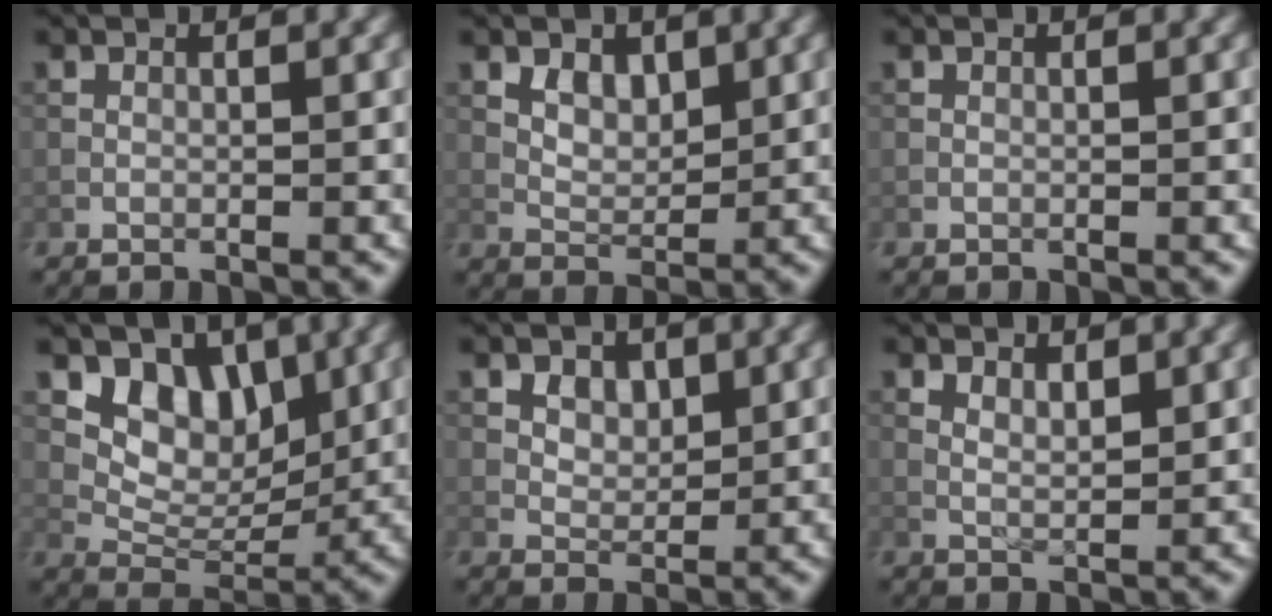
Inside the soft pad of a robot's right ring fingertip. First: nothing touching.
{"total": 2.3, "force": [0.9, 1.7, 1.3], "torque": [-0.025, -0.009, 0.024]}
{"total": 0.0}
{"total": 6.1, "force": [2.4, 4.3, 3.5], "torque": [-0.055, -0.015, 0.044]}
{"total": 2.4, "force": [1.0, 1.9, 1.1], "torque": [-0.023, -0.016, 0.035]}
{"total": 1.9, "force": [1.0, 0.9, 1.4], "torque": [-0.027, -0.005, 0.024]}